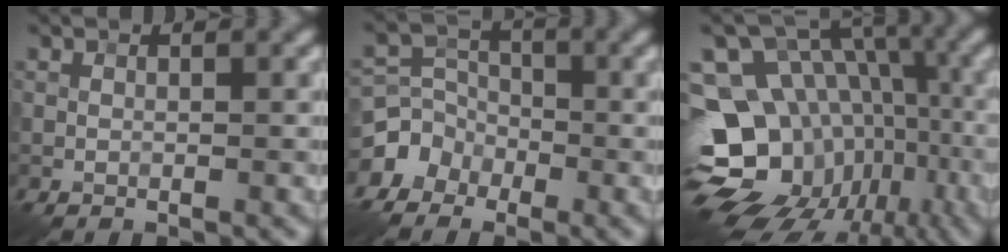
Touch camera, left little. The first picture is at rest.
{"total": 5.1, "force": [-3.3, 3.9, 0.7], "torque": [0.013, 0.006, -0.074]}
{"total": 18.0, "force": [-7.4, 14.1, 8.3], "torque": [-0.171, -0.006, -0.102]}